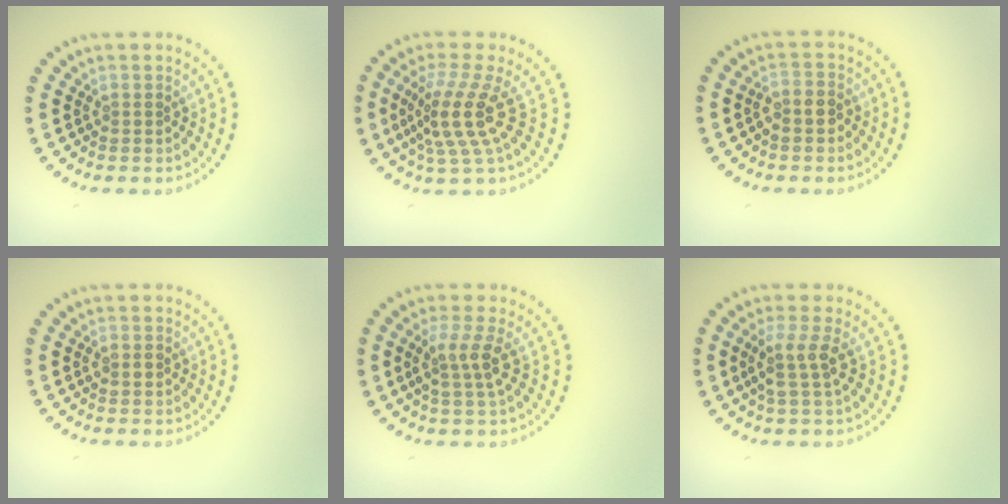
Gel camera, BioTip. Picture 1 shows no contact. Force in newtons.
{"total": 4.5, "press": 3.1, "slide": 3.3}
{"total": 1.5, "press": 1.3, "slide": 0.8}
{"total": 1.3, "press": 1.3, "slide": 0.1}
{"total": 2.7, "press": 2.0, "slide": 1.9}
{"total": 2.5, "press": 2.0, "slide": 1.6}